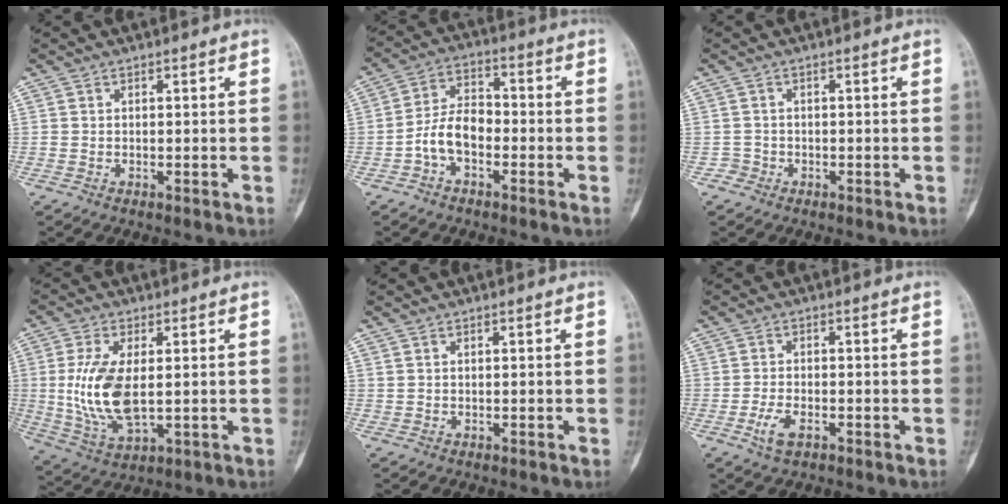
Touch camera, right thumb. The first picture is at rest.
{"total": 7.7, "force": [-2.7, 4.6, 5.5], "torque": [-0.090, 0.034, -0.063]}
{"total": 1.6, "force": [-0.9, 1.4, -0.3], "torque": [0.016, 0.009, -0.023]}
{"total": 12.5, "force": [0.3, 6.1, 11.0], "torque": [-0.227, -0.012, 0.018]}
{"total": 0.0}
{"total": 3.9, "force": [-1.8, 1.9, 2.9], "torque": [-0.058, 0.006, -0.034]}